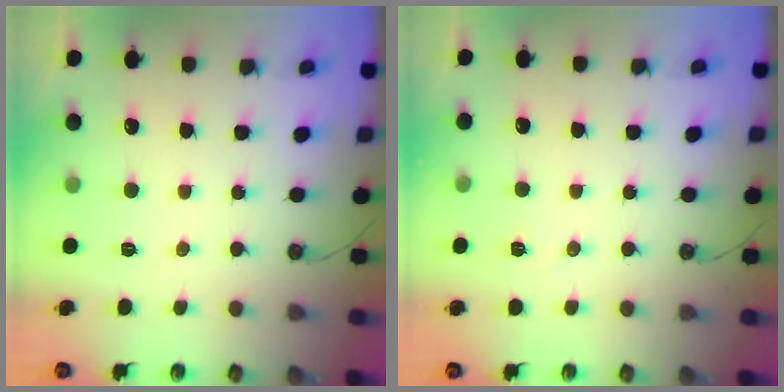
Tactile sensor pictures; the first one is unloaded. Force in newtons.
{"total": 5.4, "press": 3.0, "slide": 4.4}